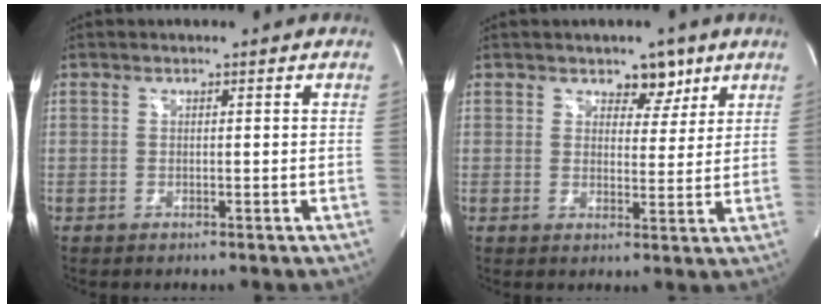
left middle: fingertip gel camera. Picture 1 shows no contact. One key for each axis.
{"total": 4.2, "fx": 2.8, "fy": 2.6, "fz": 1.8, "tx": -0.013, "ty": 0.000, "tz": 0.041}